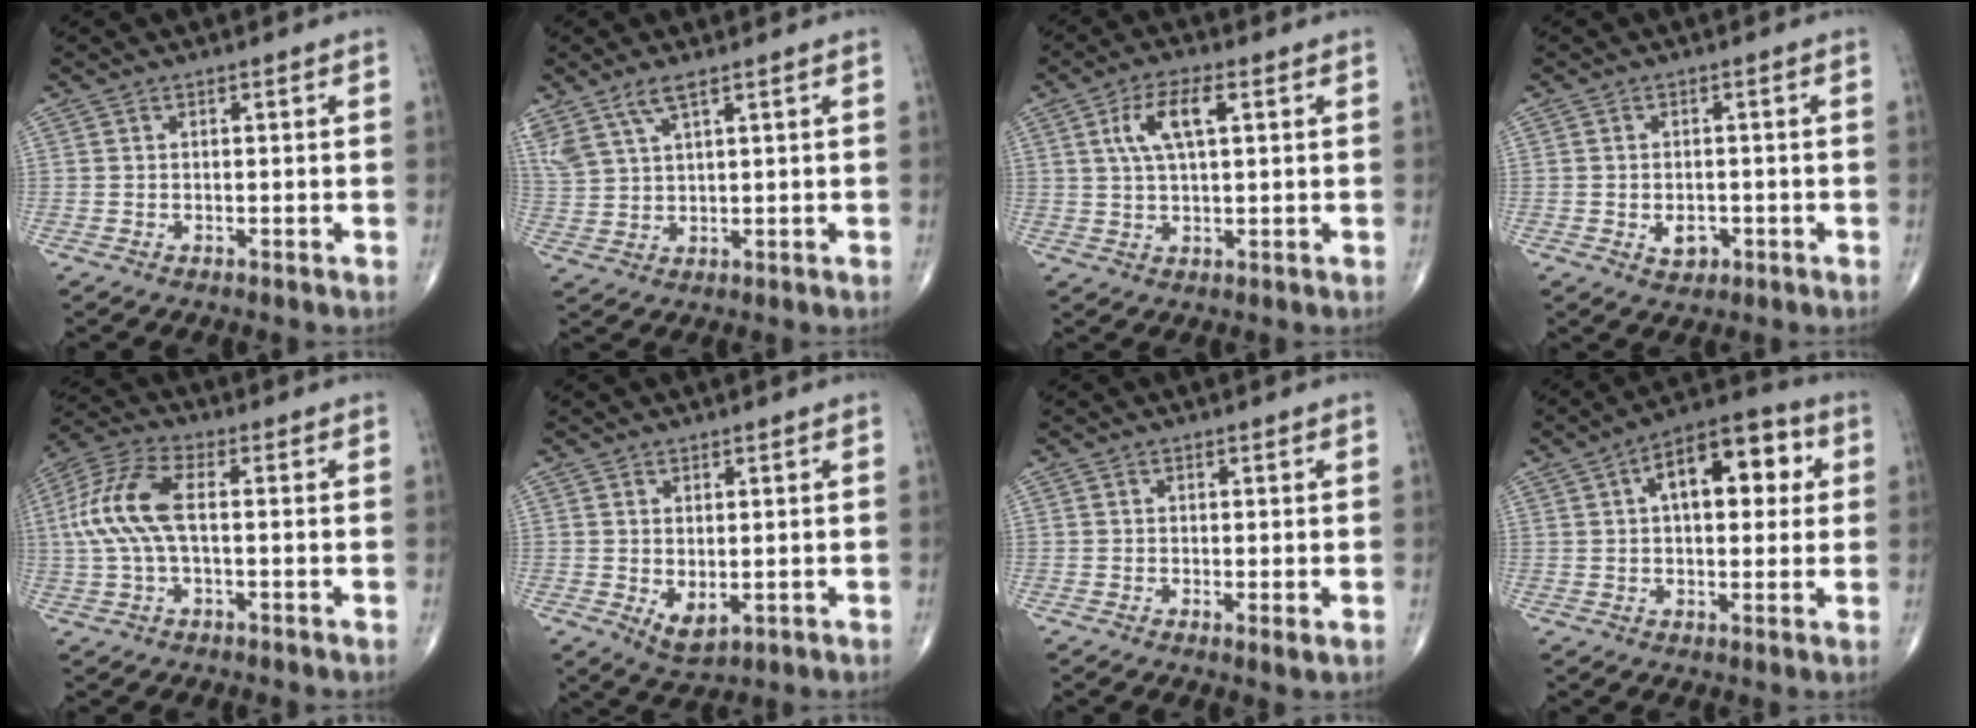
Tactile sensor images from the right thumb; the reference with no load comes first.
{"total": 7.0, "force": [4.6, 2.3, 4.8], "torque": [-0.114, -0.007, 0.101]}
{"total": 7.7, "force": [2.3, 2.9, 6.7], "torque": [-0.134, 0.007, 0.044]}
{"total": 3.2, "force": [-1.0, 2.2, 2.1], "torque": [-0.021, 0.003, -0.009]}
{"total": 11.5, "force": [0.5, 5.0, 10.3], "torque": [-0.247, 0.028, 0.005]}
{"total": 4.2, "force": [-0.4, 2.2, 3.5], "torque": [-0.051, -0.009, 0.007]}
{"total": 1.4, "force": [-0.2, 0.2, 1.4], "torque": [-0.028, -0.007, -0.004]}
{"total": 14.2, "force": [3.6, 7.3, 11.6], "torque": [-0.138, 0.023, 0.048]}